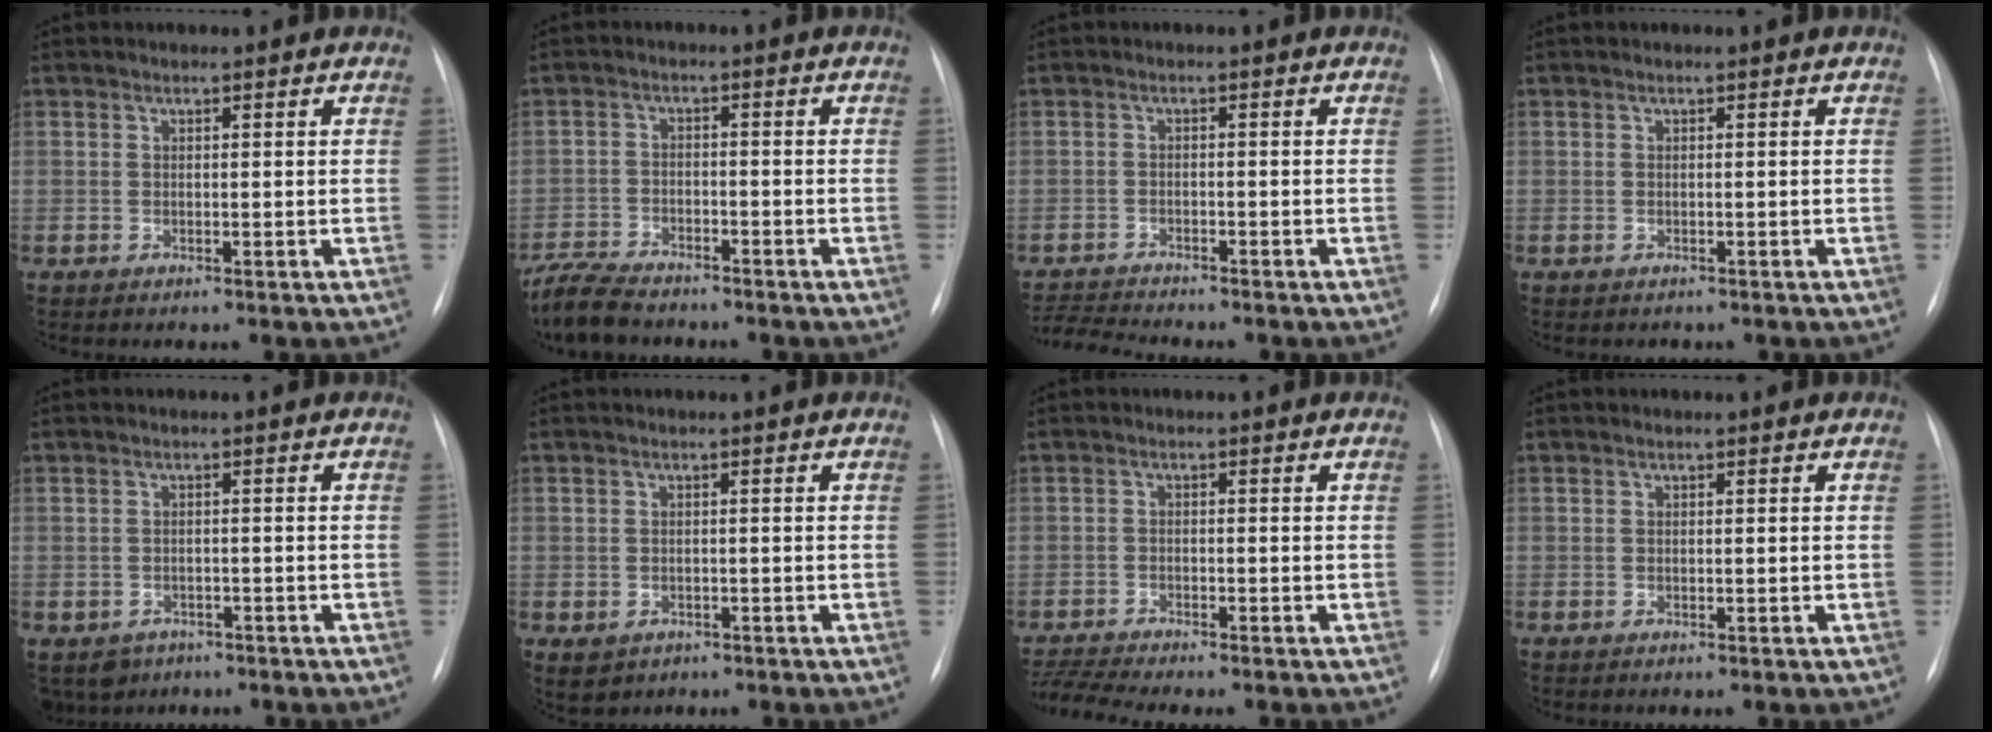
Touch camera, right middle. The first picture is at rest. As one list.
[{"total": 7.9, "force": [-7.1, 2.0, 2.9], "torque": [-0.058, -0.019, -0.127]}, {"total": 5.3, "force": [-5.2, -0.5, 0.9], "torque": [-0.013, -0.013, -0.085]}, {"total": 0.6, "force": [-0.5, 0.4, 0.0], "torque": [-0.007, 0.002, -0.007]}, {"total": 3.9, "force": [-2.5, 3.0, 0.5], "torque": [-0.007, 0.003, -0.033]}, {"total": 3.4, "force": [-1.7, 2.7, 1.0], "torque": [-0.013, -0.001, -0.016]}, {"total": 5.5, "force": [-5.1, -0.7, 1.8], "torque": [-0.033, -0.013, -0.086]}, {"total": 0.0}]